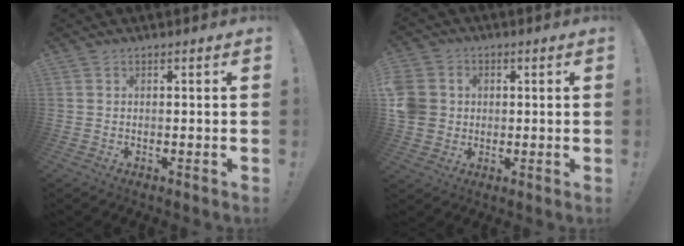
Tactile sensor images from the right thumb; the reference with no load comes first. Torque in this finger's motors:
{"motor_torque": [1.36, 1.53, 0.36, -0.03, 0.13]}